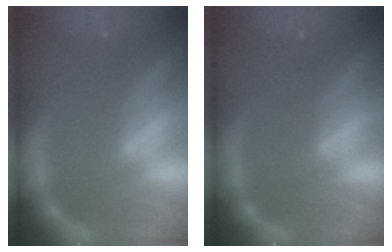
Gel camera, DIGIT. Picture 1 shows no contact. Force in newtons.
{"total": 0.0}